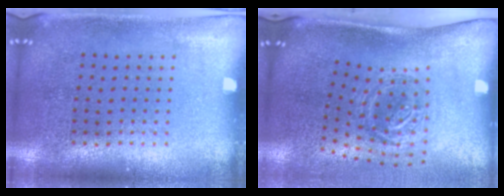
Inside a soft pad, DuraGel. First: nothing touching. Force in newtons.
{"total": 1.9, "press": 1.2, "slide": 1.5}